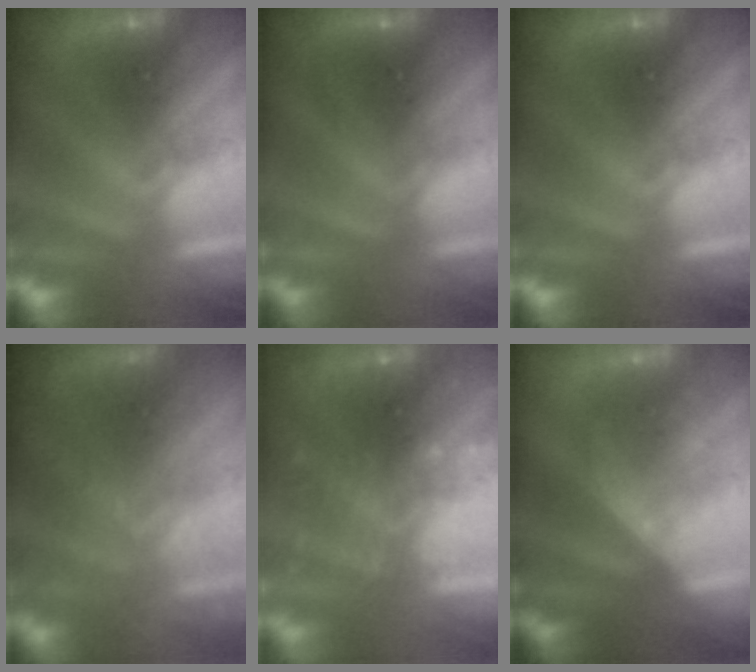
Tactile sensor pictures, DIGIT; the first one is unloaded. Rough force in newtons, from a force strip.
{"total": 2.5}
{"total": 0.0}
{"total": 7.1}
{"total": 9.1}
{"total": 2.2}